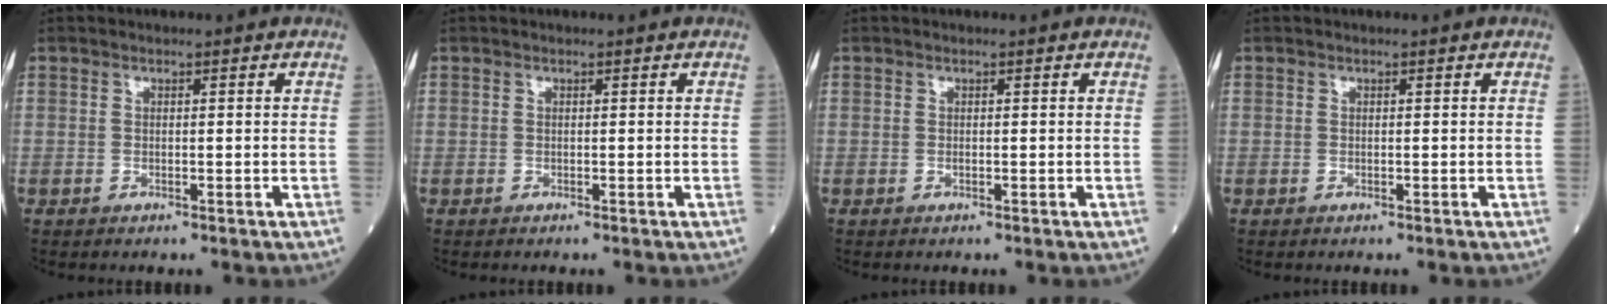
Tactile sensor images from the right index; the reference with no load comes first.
{"total": 0.0}
{"total": 0.0}
{"total": 0.0}